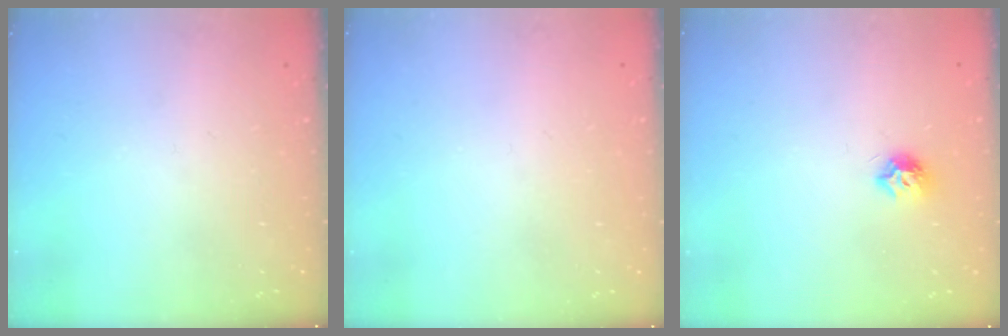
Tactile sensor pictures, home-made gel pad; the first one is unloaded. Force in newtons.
{"total": 0.8, "press": 0.8, "slide": 0.0}
{"total": 7.1, "press": 7.1, "slide": 0.2}